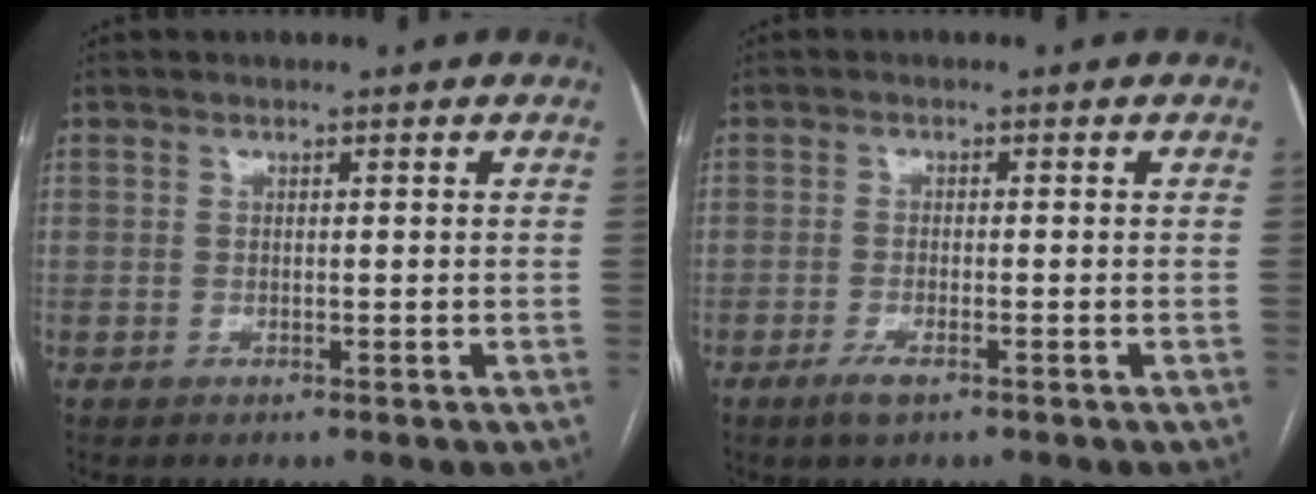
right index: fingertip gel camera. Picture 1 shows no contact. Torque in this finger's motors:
{"motor_torque": [0.30, -0.07, 0.08, 0.03]}